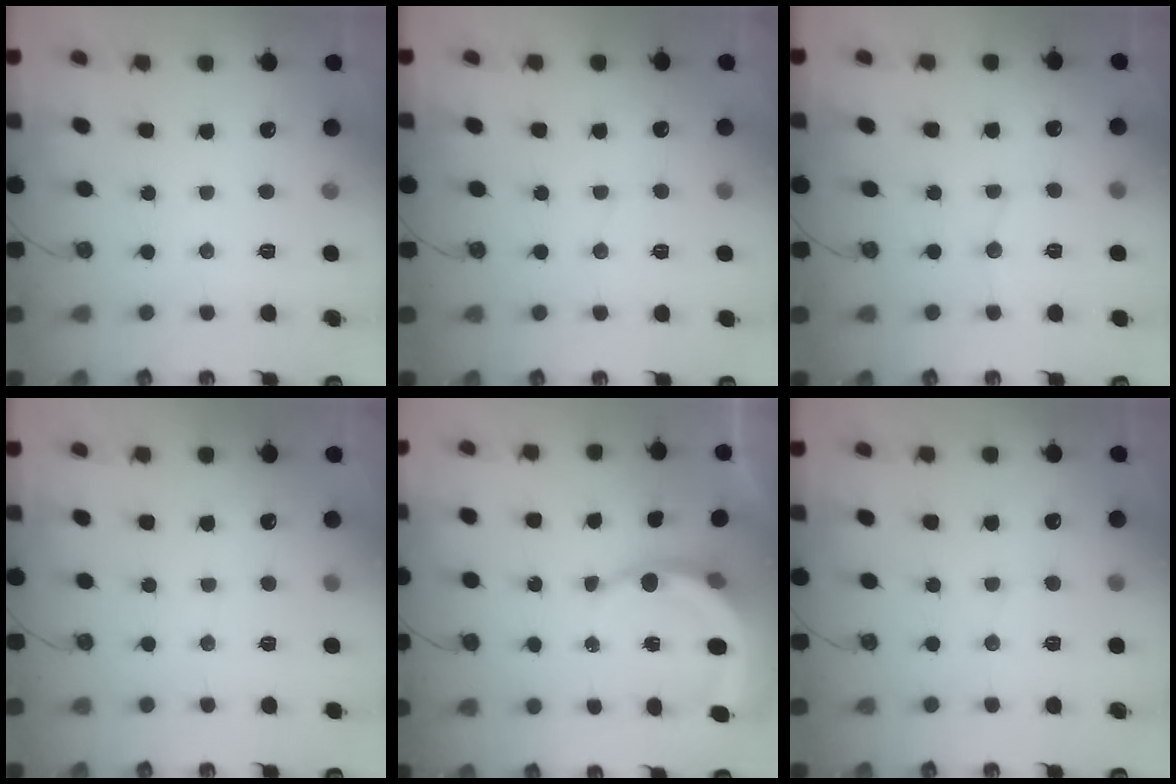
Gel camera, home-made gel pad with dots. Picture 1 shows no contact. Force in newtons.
{"total": 2.2, "press": 2.0, "slide": 0.9}
{"total": 6.3, "press": 6.2, "slide": 1.3}
{"total": 2.6, "press": 2.0, "slide": 1.6}
{"total": 9.3, "press": 9.1, "slide": 2.2}
{"total": 5.1, "press": 5.1, "slide": 0.5}